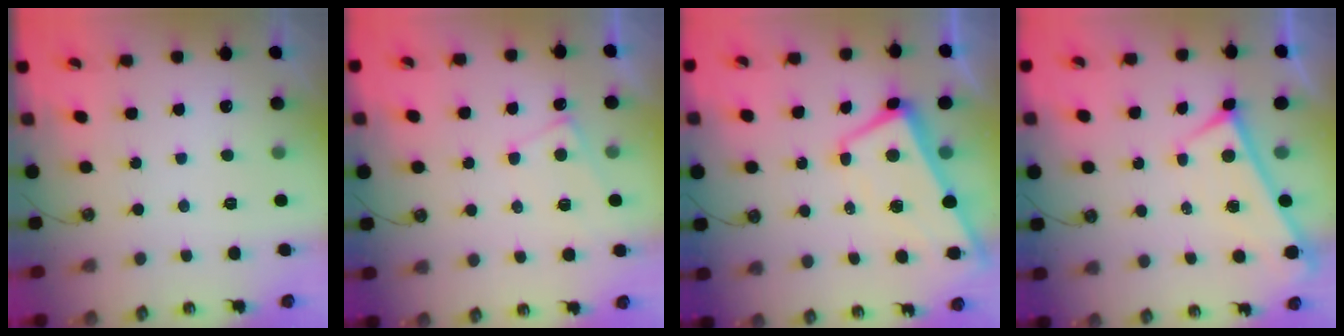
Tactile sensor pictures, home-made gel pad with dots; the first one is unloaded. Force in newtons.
{"total": 5.0, "press": 5.0, "slide": 0.3}
{"total": 1.1, "press": 0.7, "slide": 0.8}
{"total": 0.0}